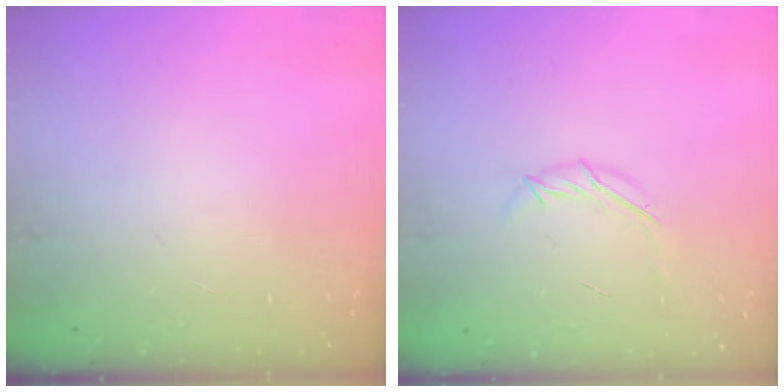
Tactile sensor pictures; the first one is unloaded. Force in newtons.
{"total": 5.0, "press": 4.9, "slide": 1.2}